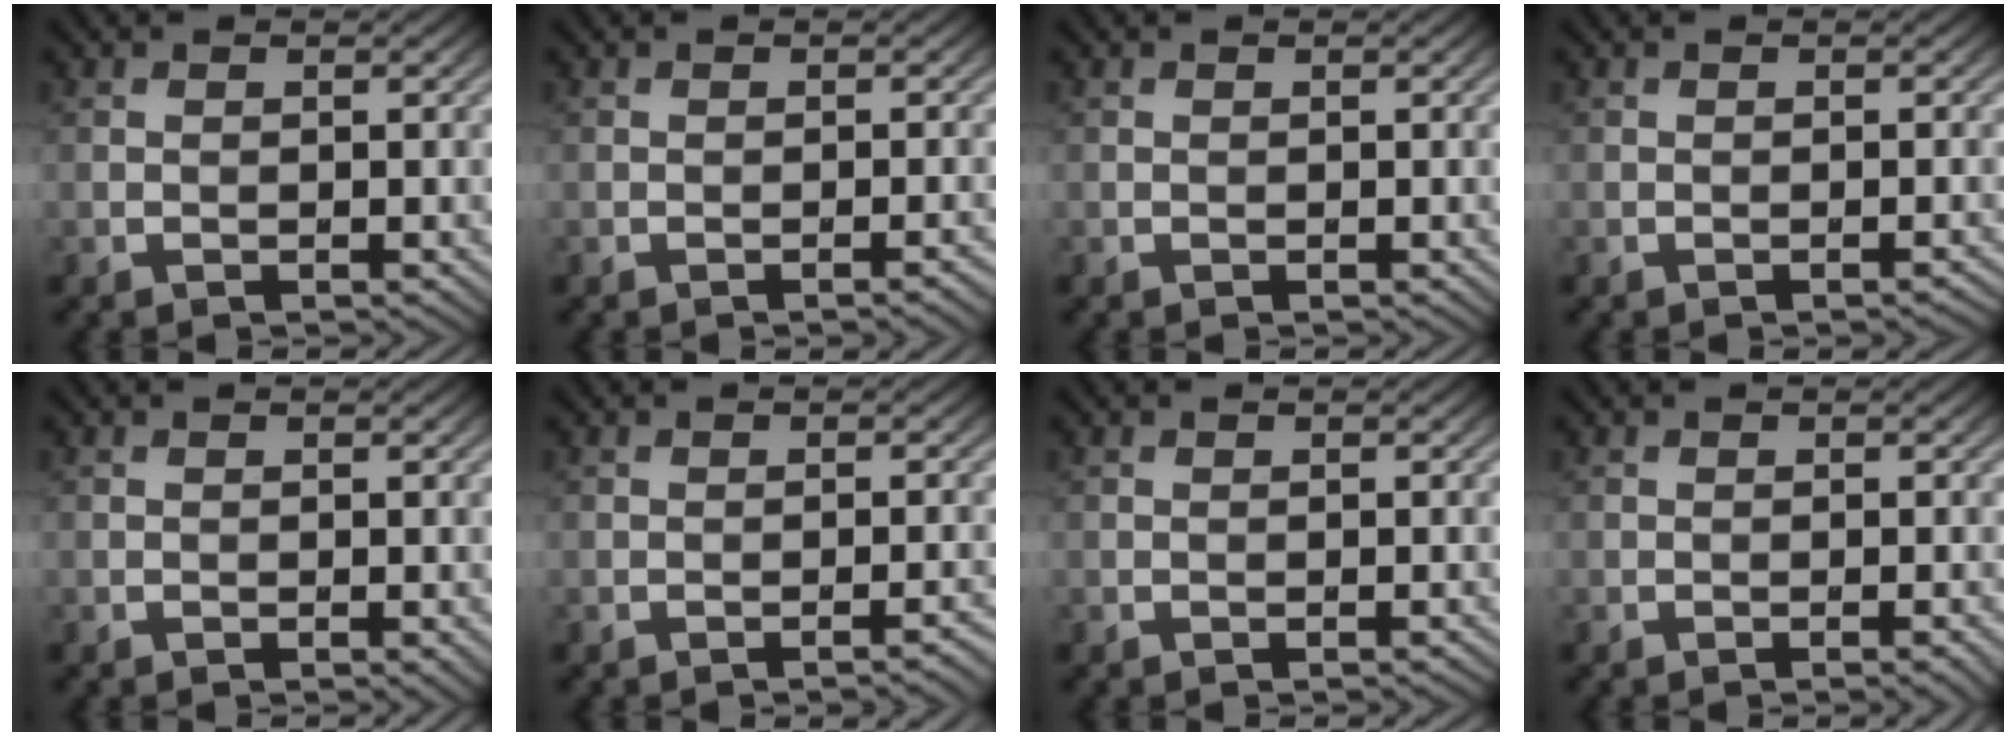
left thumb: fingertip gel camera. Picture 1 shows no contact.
{"total": 1.0, "force": [-0.9, -0.4, 0.2], "torque": [-0.006, 0.004, -0.016]}
{"total": 0.0}
{"total": 0.7, "force": [-0.7, -0.1, 0.0], "torque": [0.002, 0.004, -0.014]}
{"total": 0.5, "force": [-0.1, 0.2, 0.5], "torque": [-0.004, -0.001, 0.000]}
{"total": 1.3, "force": [-1.2, -0.4, 0.3], "torque": [-0.006, 0.006, -0.017]}
{"total": 0.0}
{"total": 0.8, "force": [-0.5, -0.1, 0.6], "torque": [-0.009, 0.003, -0.011]}